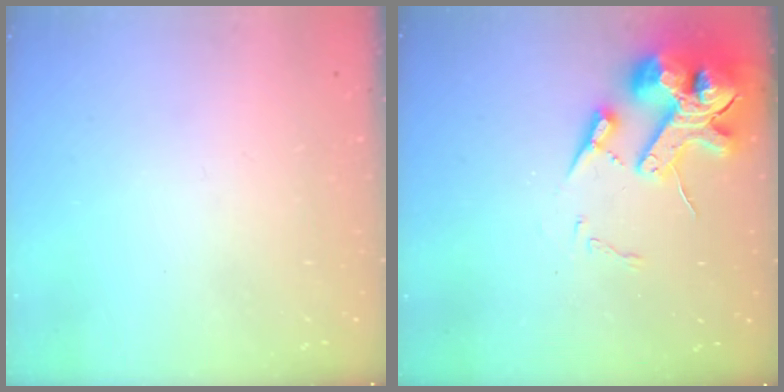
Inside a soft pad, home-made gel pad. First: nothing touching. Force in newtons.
{"total": 16.9, "press": 16.6, "slide": 2.7}